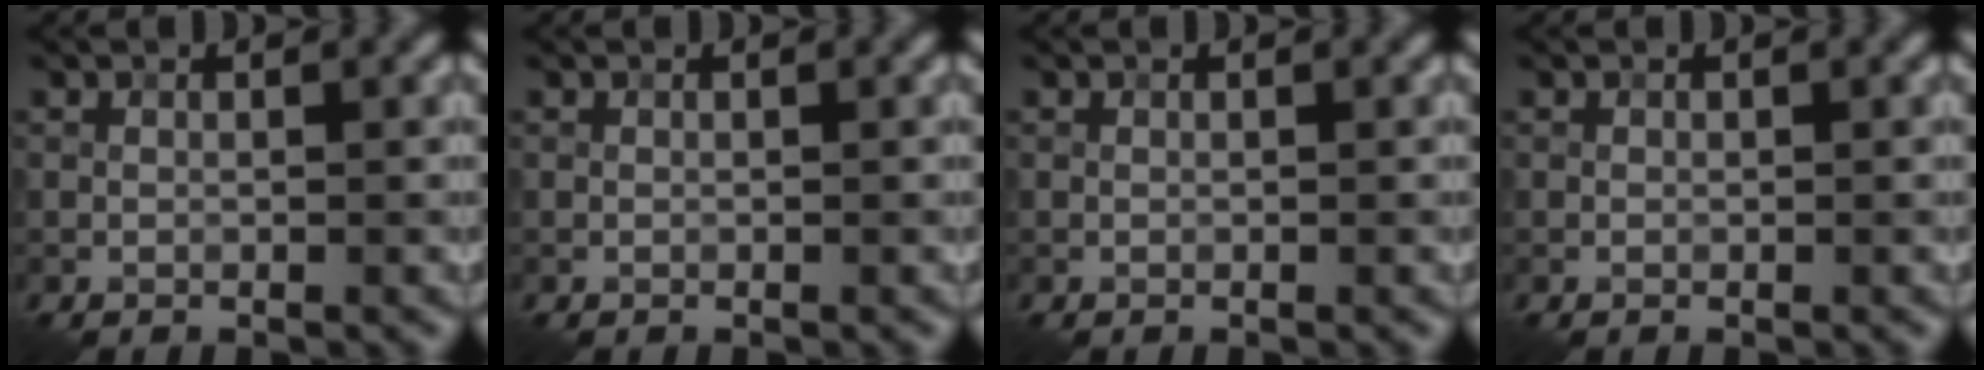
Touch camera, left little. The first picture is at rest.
{"total": 0.0}
{"total": 0.0}
{"total": 0.0}